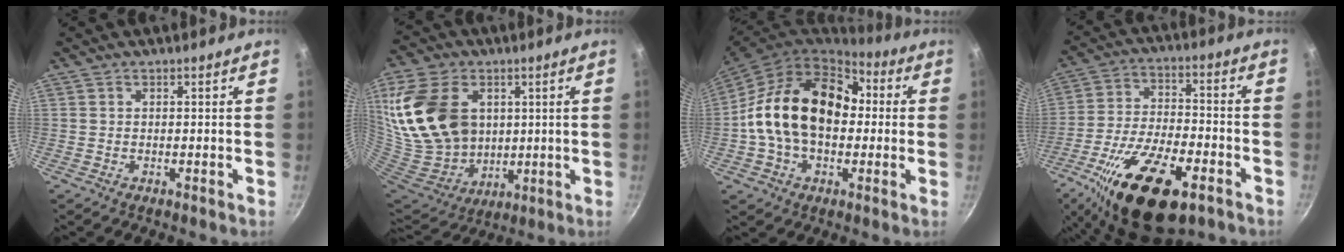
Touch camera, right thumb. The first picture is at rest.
{"total": 23.7, "force": [5.8, 17.1, 15.3], "torque": [-0.292, -0.018, 0.126]}
{"total": 20.7, "force": [1.1, 14.4, 14.8], "torque": [-0.226, 0.042, 0.008]}
{"total": 21.9, "force": [-11.3, 9.1, 16.3], "torque": [-0.278, 0.028, -0.198]}